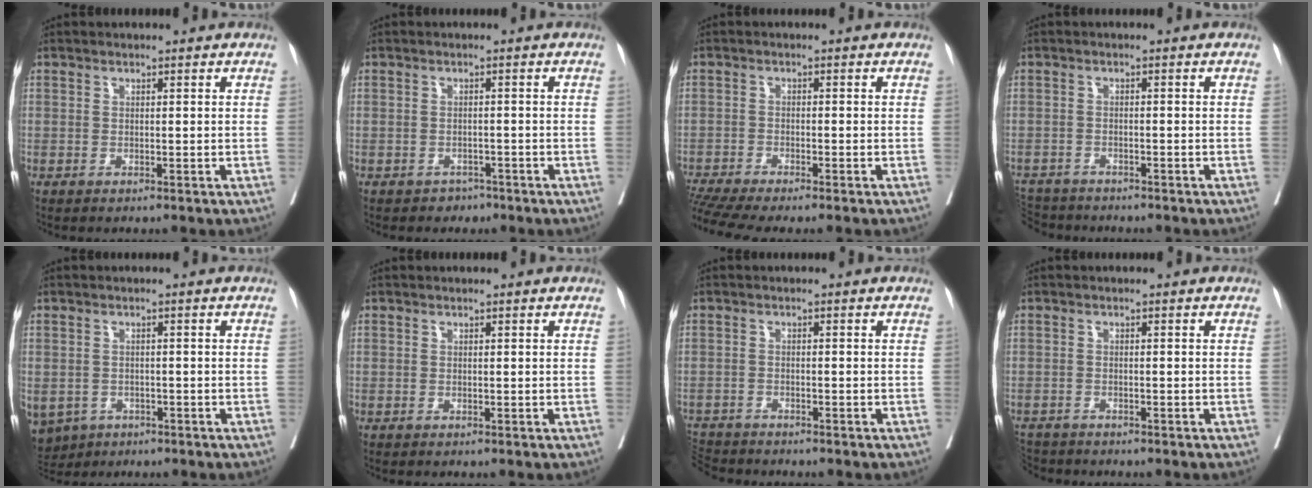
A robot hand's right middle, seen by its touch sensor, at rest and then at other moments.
{"total": 1.7, "force": [-1.3, 1.2, 0.0], "torque": [-0.006, 0.005, -0.020]}
{"total": 7.6, "force": [-6.5, -0.3, 3.8], "torque": [-0.065, -0.009, -0.111]}
{"total": 7.1, "force": [-6.5, 2.4, 1.6], "torque": [-0.037, -0.005, -0.107]}
{"total": 8.4, "force": [-4.4, 6.7, 2.6], "torque": [-0.073, -0.002, -0.059]}
{"total": 0.0}
{"total": 5.7, "force": [-5.5, 1.2, 0.9], "torque": [-0.017, -0.011, -0.096]}
{"total": 4.1, "force": [-3.9, 1.3, 0.4], "torque": [-0.006, -0.011, -0.068]}